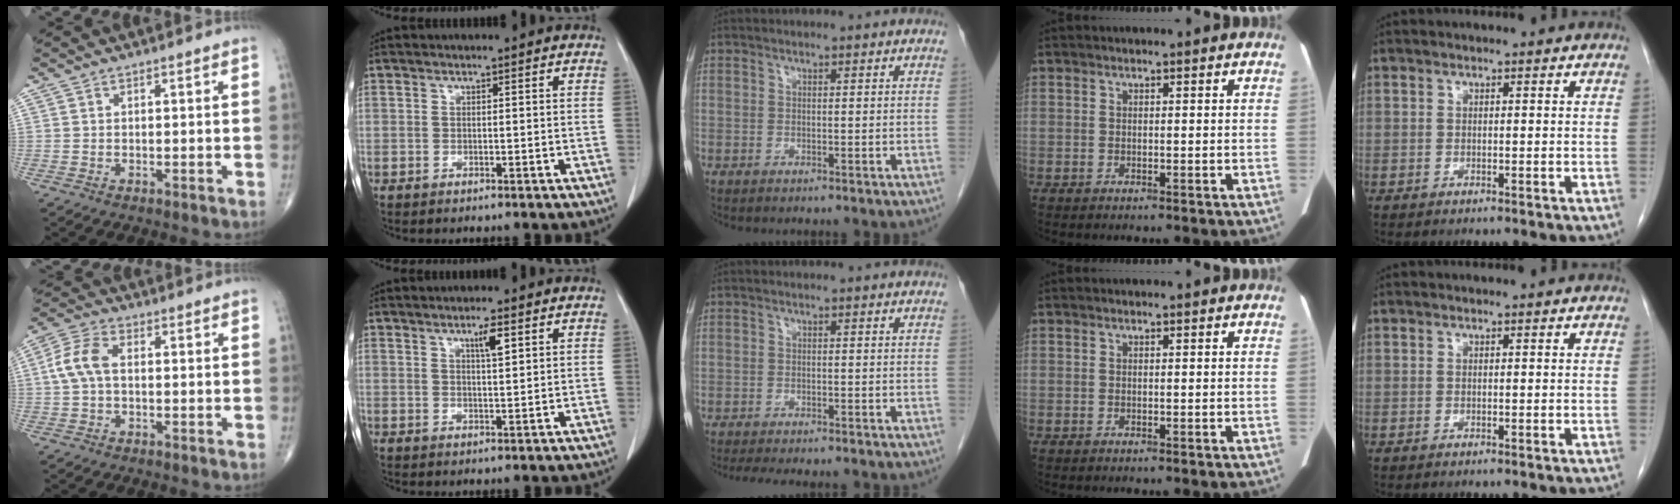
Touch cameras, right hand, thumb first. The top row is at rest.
{"thumb": {"total": 6.6, "force": [0.3, 3.9, 5.3], "torque": [-0.120, 0.021, 0.000]}, "index": {"total": 2.9, "force": [1.5, 0.3, 2.5], "torque": [-0.044, -0.002, 0.024]}, "middle": {"total": 8.4, "force": [-7.4, 1.5, 3.7], "torque": [-0.053, -0.009, -0.100]}}